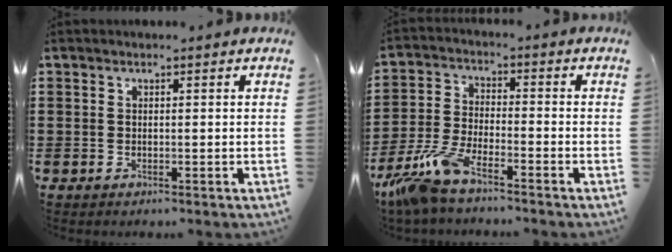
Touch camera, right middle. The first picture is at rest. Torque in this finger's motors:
{"motor_torque": [2.14, 0.00, 0.22, 0.21]}